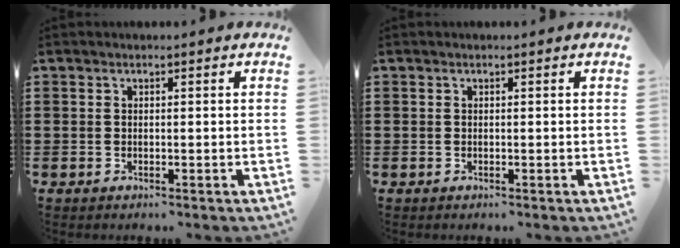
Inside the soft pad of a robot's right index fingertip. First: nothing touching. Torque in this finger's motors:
{"motor_torque": [0.32, 0.12, 0.00, 0.01]}